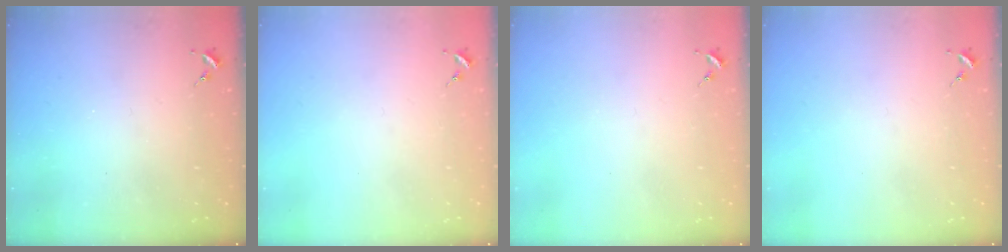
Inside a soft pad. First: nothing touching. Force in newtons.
{"total": 0.0}
{"total": 0.0}
{"total": 0.0}